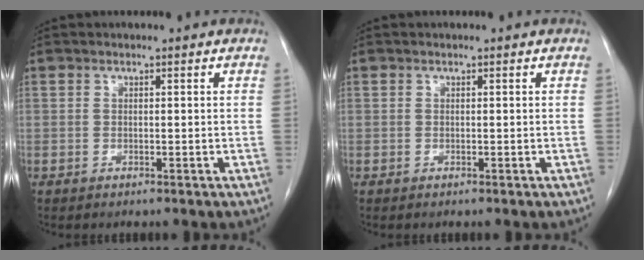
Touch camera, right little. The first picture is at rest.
{"total": 0.0}